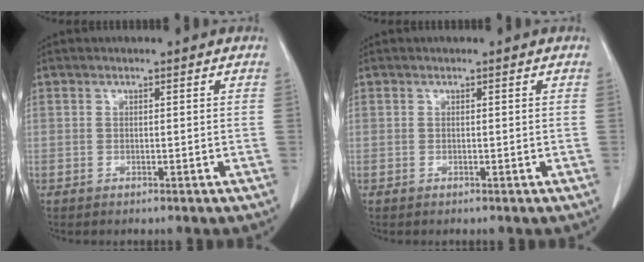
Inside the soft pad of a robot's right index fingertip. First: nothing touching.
{"total": 0.0}